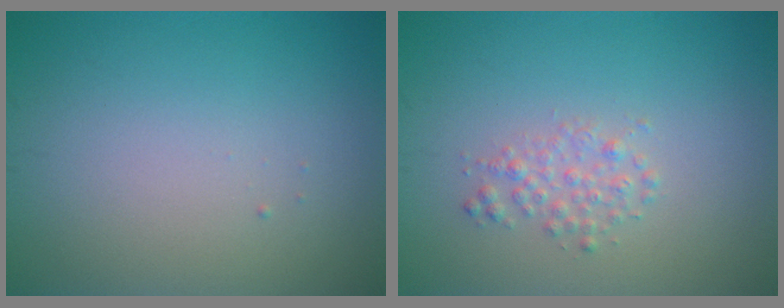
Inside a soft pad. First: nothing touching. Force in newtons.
{"total": 1.6, "press": 1.6, "slide": 0.1}